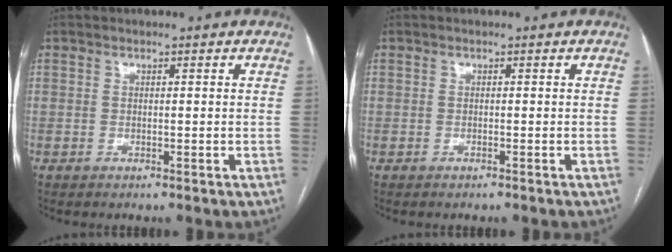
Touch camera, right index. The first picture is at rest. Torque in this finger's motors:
{"motor_torque": [0.04, 0.00, 0.01, 0.00]}